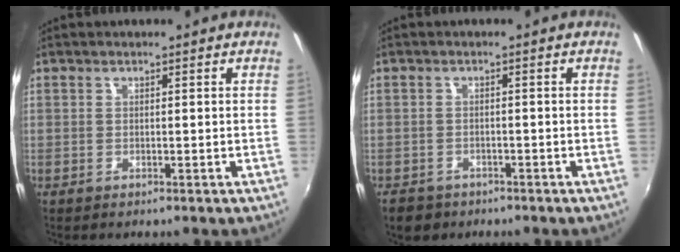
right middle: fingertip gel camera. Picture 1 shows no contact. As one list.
[{"total": 3.7, "force": [-2.5, 2.4, 1.1], "torque": [-0.034, -0.007, -0.041]}]